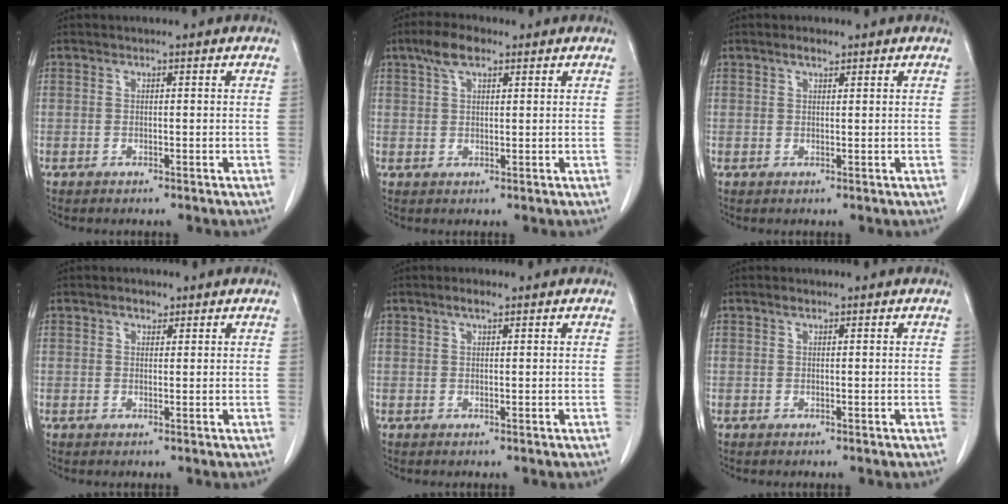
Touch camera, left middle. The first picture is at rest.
{"total": 4.6, "force": [2.9, 1.8, 3.1], "torque": [-0.065, 0.013, 0.055]}
{"total": 1.6, "force": [1.2, 0.5, 1.0], "torque": [-0.020, 0.002, 0.022]}
{"total": 1.4, "force": [1.0, 0.8, 0.6], "torque": [-0.011, 0.001, 0.015]}
{"total": 1.6, "force": [1.1, 0.3, 1.2], "torque": [-0.024, 0.004, 0.019]}
{"total": 0.6, "force": [0.5, 0.1, 0.4], "torque": [-0.011, 0.000, 0.010]}